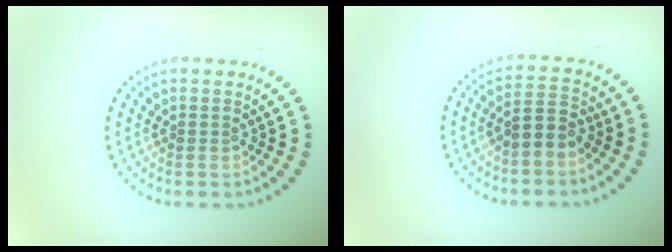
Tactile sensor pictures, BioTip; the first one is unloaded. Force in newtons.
{"total": 2.5, "press": 2.3, "slide": 0.9}